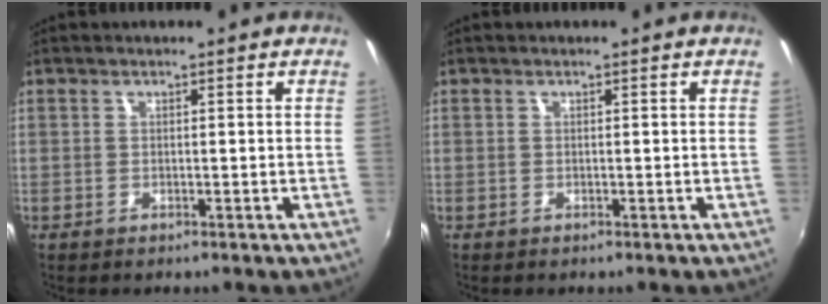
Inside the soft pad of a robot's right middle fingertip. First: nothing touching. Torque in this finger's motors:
{"motor_torque": [0.28, -0.40, 0.01, 0.00]}